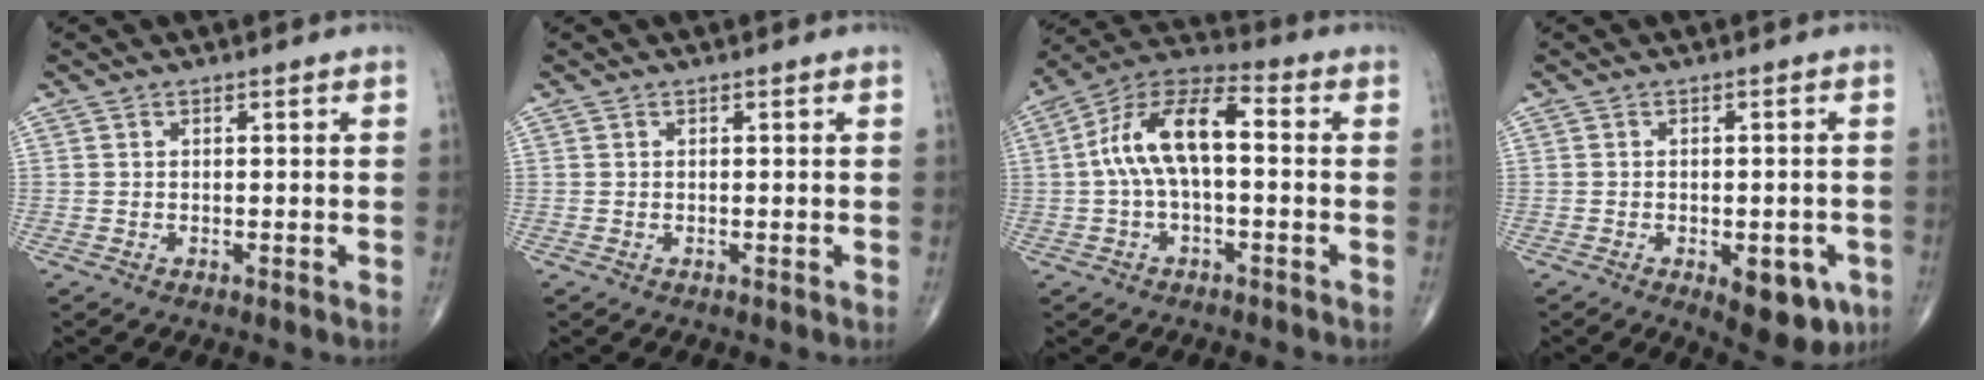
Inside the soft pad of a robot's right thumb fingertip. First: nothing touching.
{"total": 0.0}
{"total": 13.0, "force": [0.3, 6.0, 11.5], "torque": [-0.219, 0.048, -0.005]}
{"total": 9.2, "force": [-3.9, 4.3, 7.2], "torque": [-0.068, 0.006, -0.041]}